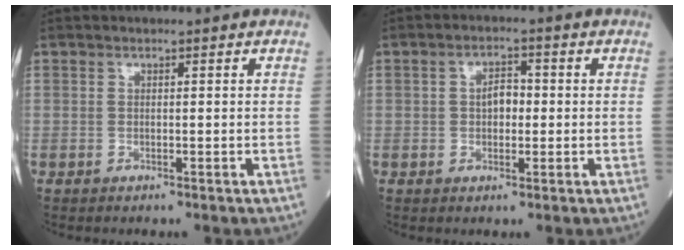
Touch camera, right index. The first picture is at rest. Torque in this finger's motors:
{"motor_torque": [0.04, 0.02, 0.06, 0.03]}